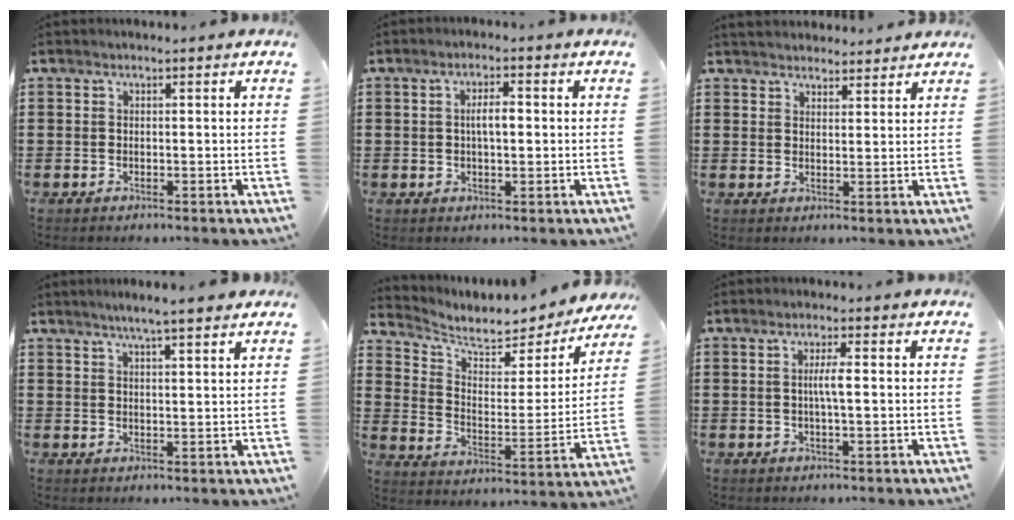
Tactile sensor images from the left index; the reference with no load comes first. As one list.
[{"total": 3.3, "force": [0.1, 1.2, 3.0], "torque": [-0.059, 0.004, -0.001]}, {"total": 2.6, "force": [2.5, 0.5, -0.4], "torque": [-0.001, -0.005, 0.048]}, {"total": 3.6, "force": [3.1, -0.1, 1.9], "torque": [-0.045, -0.003, 0.053]}, {"total": 5.4, "force": [4.6, 2.1, 1.8], "torque": [-0.057, -0.038, 0.075]}, {"total": 2.8, "force": [-0.1, 0.4, 2.8], "torque": [-0.053, -0.002, -0.003]}]